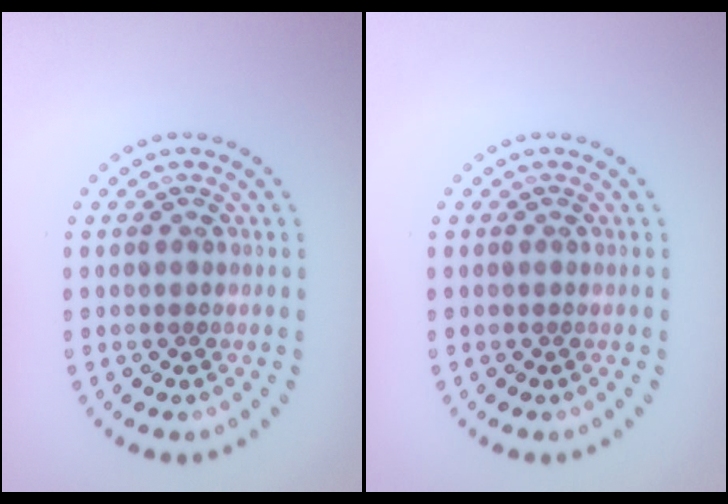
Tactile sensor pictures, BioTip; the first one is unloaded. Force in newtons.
{"total": 0.0}